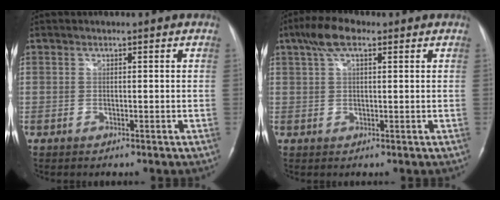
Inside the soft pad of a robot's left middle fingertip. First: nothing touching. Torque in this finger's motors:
{"motor_torque": [0.97, -0.27, 0.08, 0.14]}